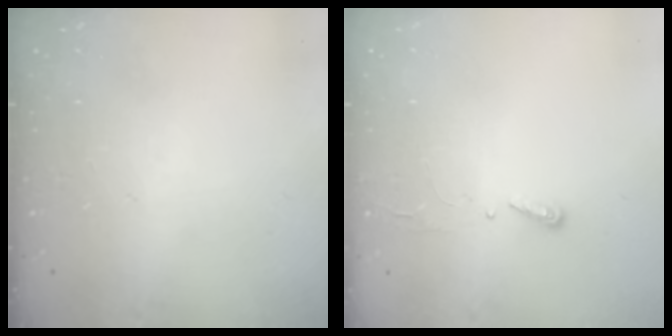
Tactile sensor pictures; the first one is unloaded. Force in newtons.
{"total": 2.9, "press": 2.9, "slide": 0.4}